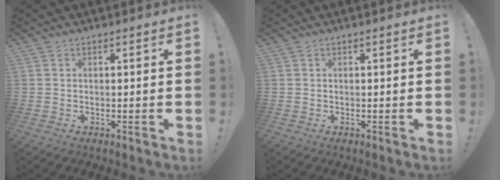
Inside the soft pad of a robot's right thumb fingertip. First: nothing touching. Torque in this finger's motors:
{"motor_torque": [-0.13, 0.13, 0.00, -0.01, 0.00]}